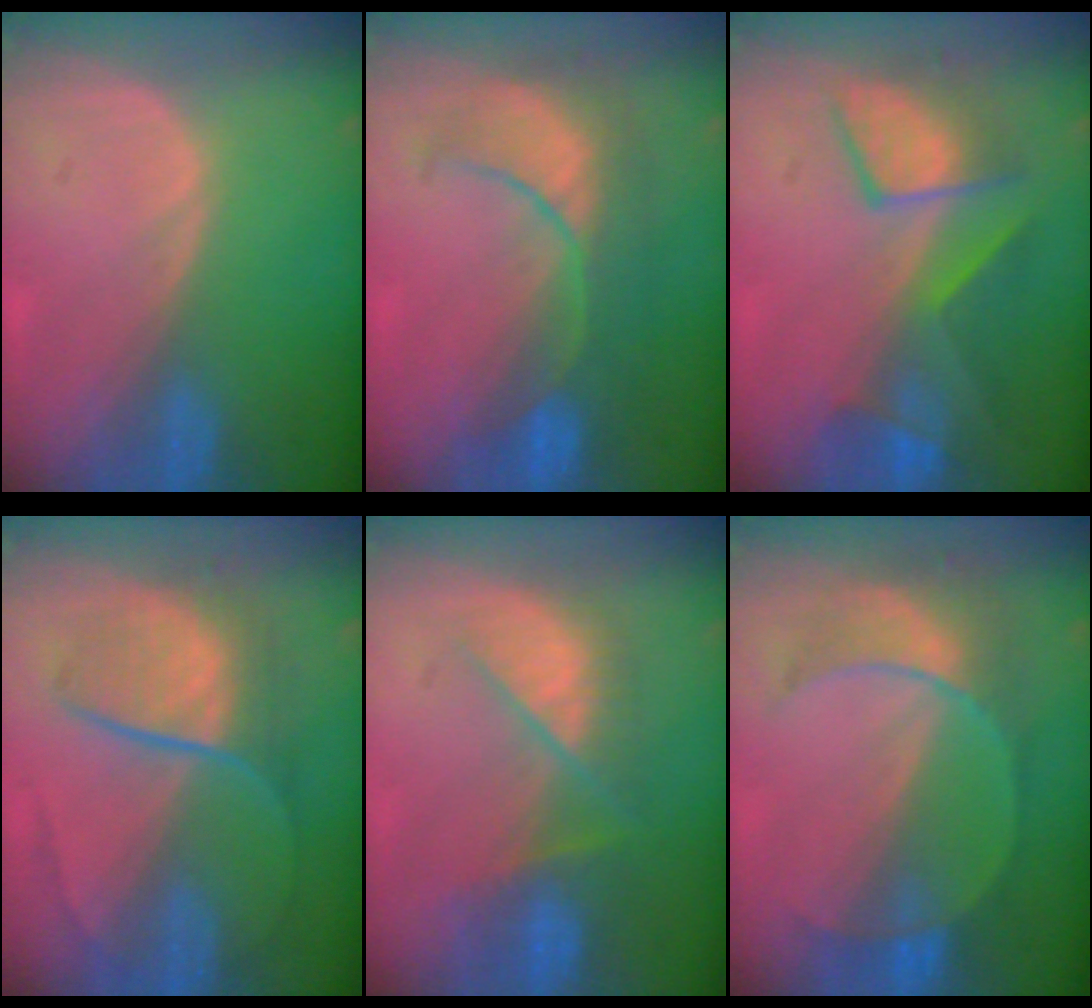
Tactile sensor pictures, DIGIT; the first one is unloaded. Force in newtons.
{"total": 8.7, "press": 8.5, "slide": 2.1}
{"total": 7.9, "press": 7.8, "slide": 1.4}
{"total": 7.8, "press": 7.5, "slide": 2.4}
{"total": 7.8, "press": 7.2, "slide": 2.8}
{"total": 7.3, "press": 7.2, "slide": 0.9}